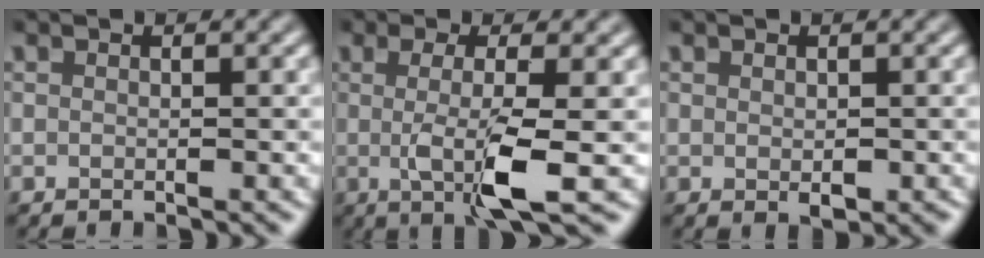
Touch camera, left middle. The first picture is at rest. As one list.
[{"total": 5.1, "force": [-0.7, 1.1, 4.9], "torque": [-0.090, -0.012, -0.015]}, {"total": 1.1, "force": [-0.2, 0.7, 0.8], "torque": [-0.008, -0.006, -0.001]}]